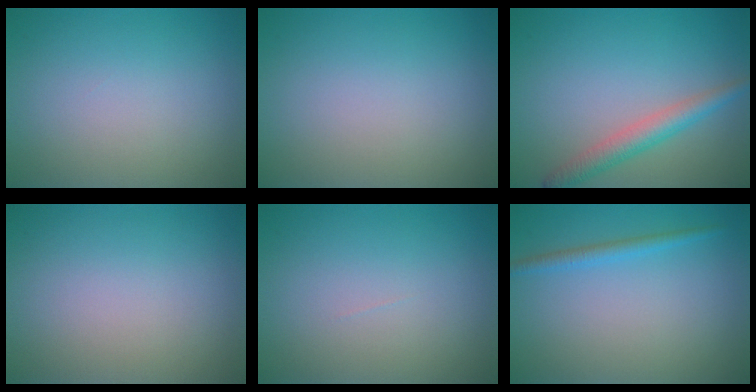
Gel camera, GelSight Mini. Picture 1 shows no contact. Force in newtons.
{"total": 0.0}
{"total": 2.9, "press": 2.9, "slide": 0.1}
{"total": 0.0}
{"total": 0.0}
{"total": 1.5, "press": 1.5, "slide": 0.1}